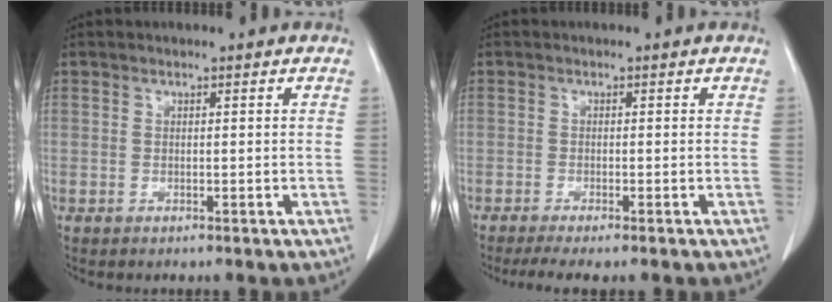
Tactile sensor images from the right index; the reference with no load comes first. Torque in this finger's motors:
{"motor_torque": [0.39, -0.38, 0.06, 0.04]}